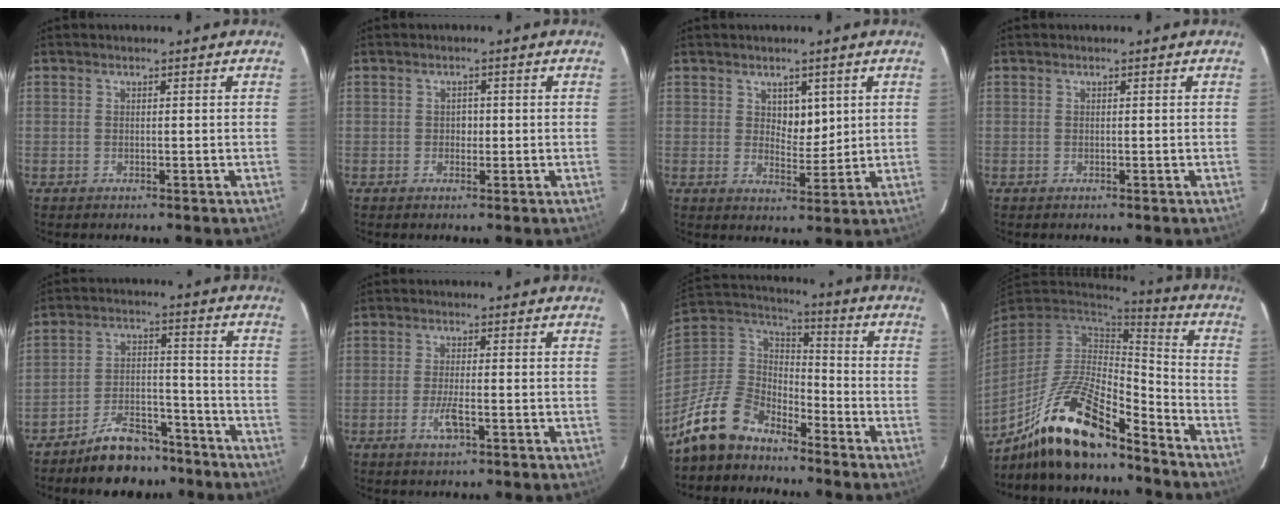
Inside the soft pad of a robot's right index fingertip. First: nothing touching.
{"total": 1.3, "force": [-0.1, 1.0, 0.8], "torque": [-0.010, 0.003, -0.002]}
{"total": 4.1, "force": [1.7, 2.4, 3.0], "torque": [-0.042, -0.003, 0.032]}
{"total": 0.0}
{"total": 9.8, "force": [-7.9, 3.9, 4.3], "torque": [-0.076, 0.012, -0.135]}
{"total": 3.3, "force": [-1.3, 0.6, 3.0], "torque": [-0.062, -0.003, -0.024]}
{"total": 11.1, "force": [-9.1, 5.4, 3.4], "torque": [-0.084, 0.035, -0.184]}
{"total": 17.6, "force": [-12.7, 4.2, 11.5], "torque": [-0.213, 0.007, -0.228]}